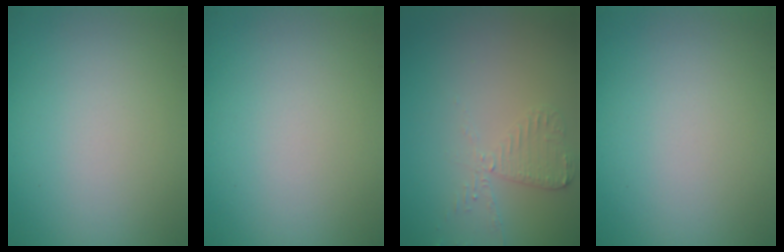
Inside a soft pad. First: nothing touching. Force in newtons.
{"total": 0.0}
{"total": 2.4, "press": 2.4, "slide": 0.2}
{"total": 0.0}